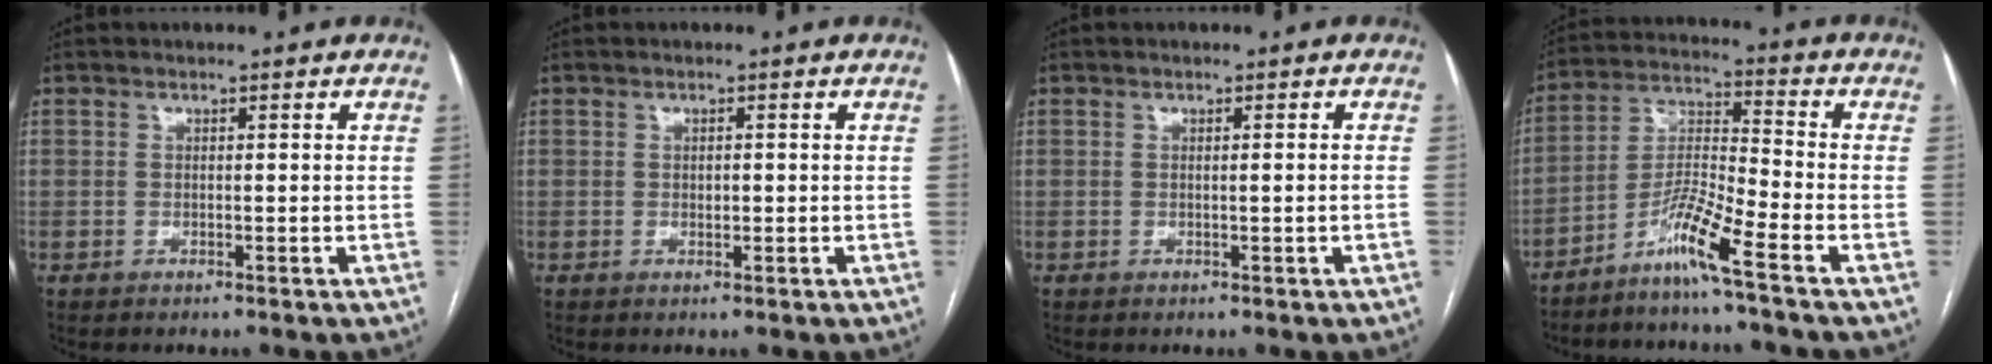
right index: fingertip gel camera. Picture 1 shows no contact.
{"total": 0.9, "force": [0.0, 0.5, 0.7], "torque": [-0.013, -0.001, 0.002]}
{"total": 0.8, "force": [-0.1, -0.2, 0.7], "torque": [-0.012, -0.001, 0.002]}
{"total": 8.2, "force": [-5.6, -1.1, 5.8], "torque": [-0.120, -0.009, -0.112]}